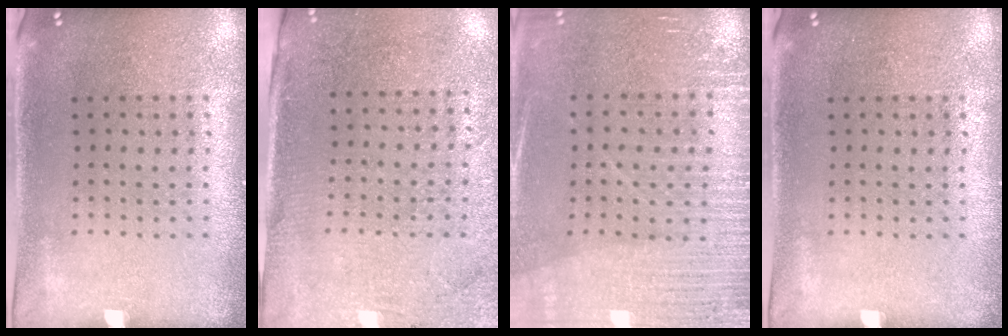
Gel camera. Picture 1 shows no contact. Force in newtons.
{"total": 2.7, "press": 2.5, "slide": 1.1}
{"total": 3.1, "press": 3.0, "slide": 0.2}
{"total": 0.0}